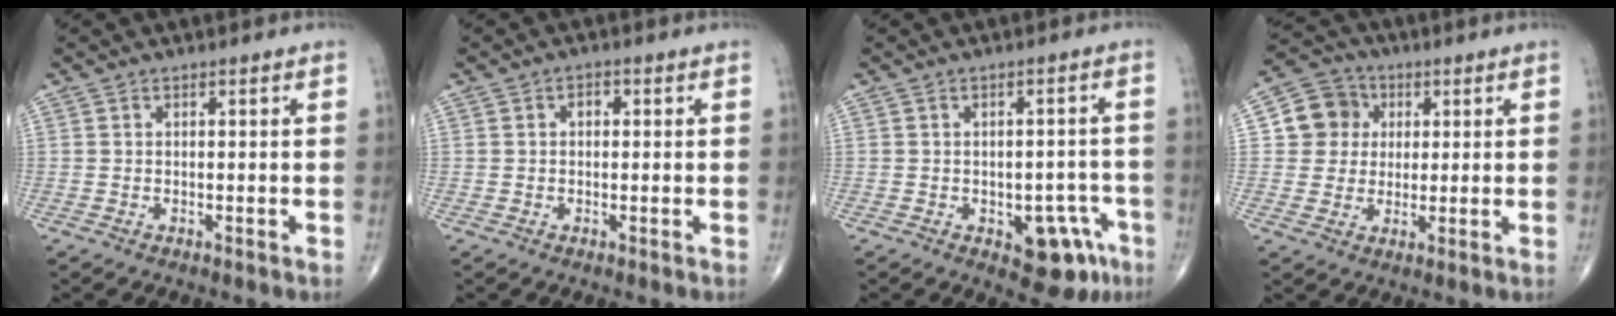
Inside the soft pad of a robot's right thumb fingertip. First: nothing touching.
{"total": 1.7, "force": [0.2, 1.3, 1.2], "torque": [-0.012, 0.007, 0.001]}
{"total": 9.1, "force": [-4.2, 4.9, 6.4], "torque": [-0.040, 0.027, -0.045]}
{"total": 8.4, "force": [1.7, 7.9, 2.4], "torque": [-0.011, 0.005, 0.021]}